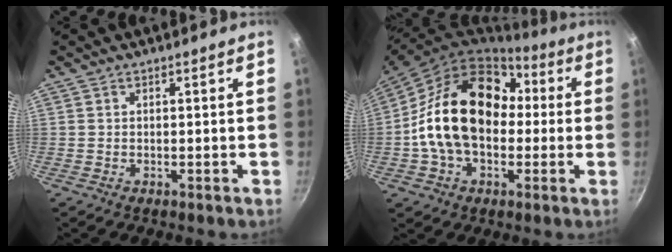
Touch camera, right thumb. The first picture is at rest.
{"total": 21.8, "force": [0.7, 15.3, 15.5], "torque": [-0.248, 0.051, 0.004]}